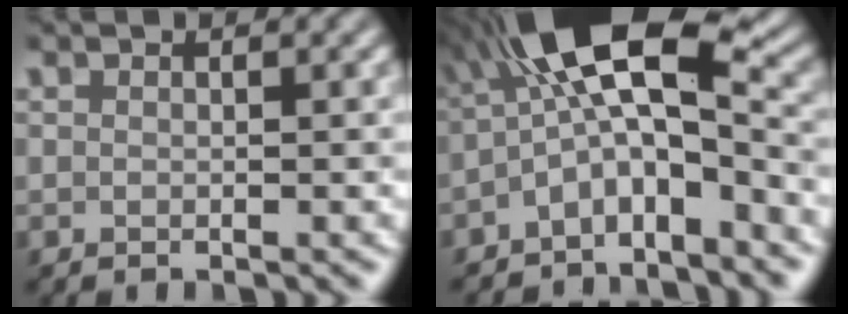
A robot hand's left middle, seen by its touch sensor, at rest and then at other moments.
{"total": 8.8, "force": [-1.8, 3.3, 8.0], "torque": [-0.134, 0.026, -0.051]}